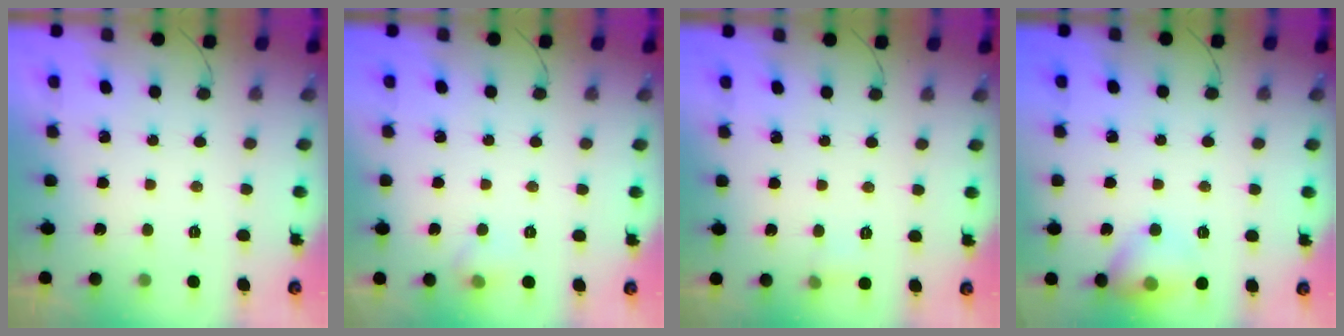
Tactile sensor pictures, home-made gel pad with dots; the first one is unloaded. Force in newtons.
{"total": 7.7, "press": 4.5, "slide": 6.3}
{"total": 4.1, "press": 3.9, "slide": 1.4}
{"total": 10.0, "press": 9.8, "slide": 2.3}